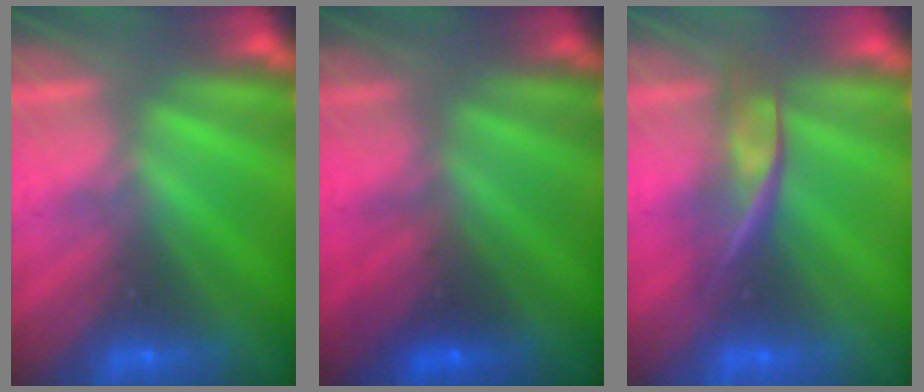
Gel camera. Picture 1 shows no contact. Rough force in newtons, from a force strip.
{"total": 1.7}
{"total": 2.4}